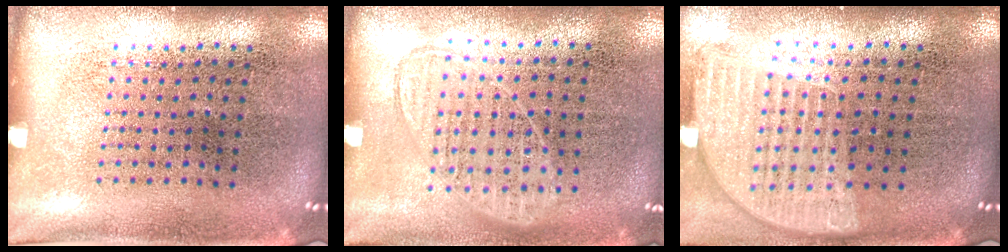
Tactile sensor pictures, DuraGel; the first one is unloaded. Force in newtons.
{"total": 1.0, "press": 0.9, "slide": 0.4}
{"total": 1.2, "press": 1.2, "slide": 0.5}